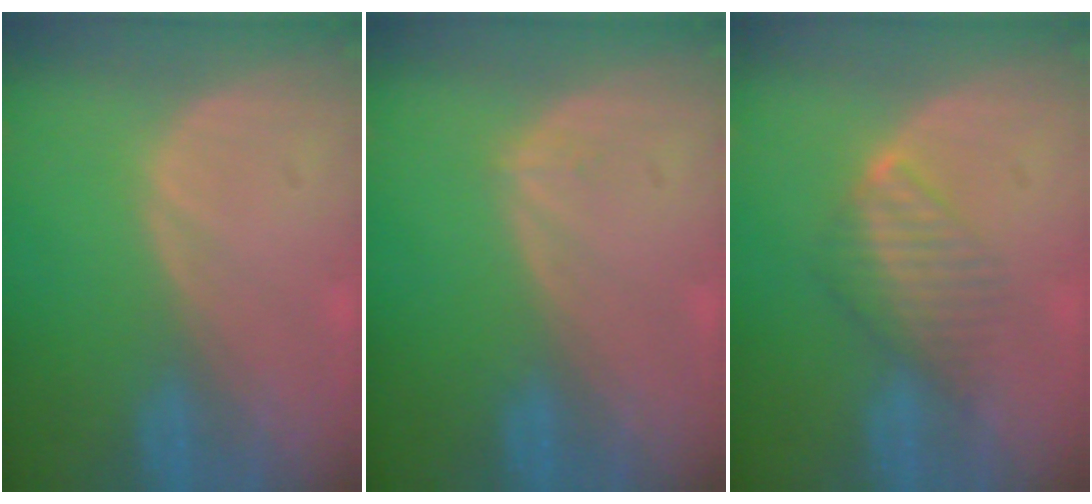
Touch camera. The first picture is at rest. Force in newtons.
{"total": 0.5, "press": 0.5, "slide": 0.2}
{"total": 4.5, "press": 4.4, "slide": 0.7}